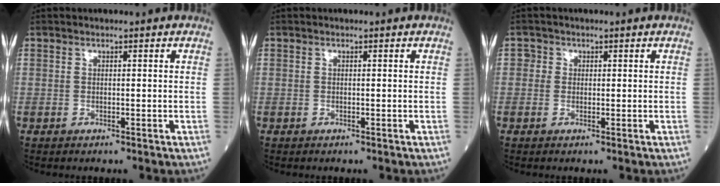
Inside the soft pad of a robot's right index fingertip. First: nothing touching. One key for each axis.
{"total": 0.0}
{"total": 1.3, "fx": 0.1, "fy": 1.3, "fz": 0.2, "tx": 0.007, "ty": 0.003, "tz": -0.003}